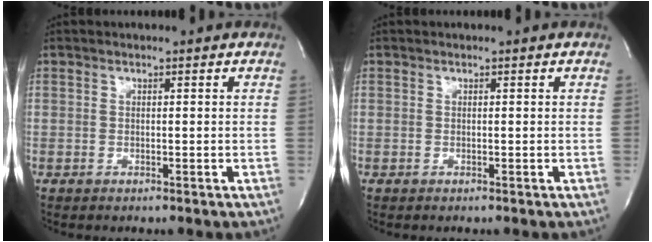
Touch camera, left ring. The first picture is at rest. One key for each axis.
{"total": 0.0}